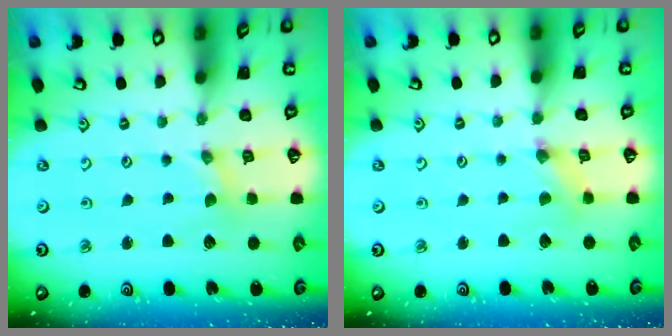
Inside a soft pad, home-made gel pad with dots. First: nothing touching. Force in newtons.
{"total": 1.1, "press": 1.0, "slide": 0.3}